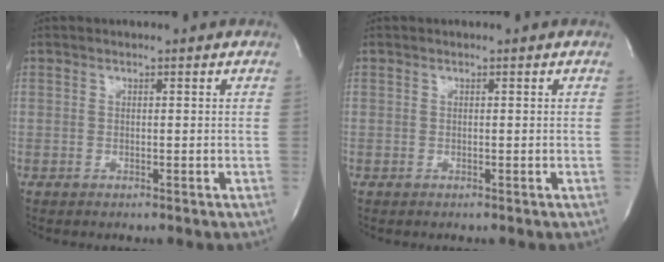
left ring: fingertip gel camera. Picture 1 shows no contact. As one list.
[{"total": 0.0}]